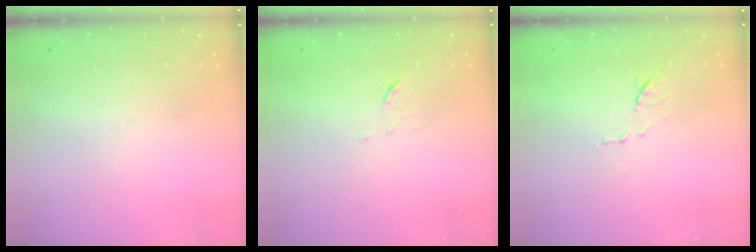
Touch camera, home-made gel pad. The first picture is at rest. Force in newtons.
{"total": 5.4, "press": 5.2, "slide": 1.2}
{"total": 7.9, "press": 7.9, "slide": 0.7}